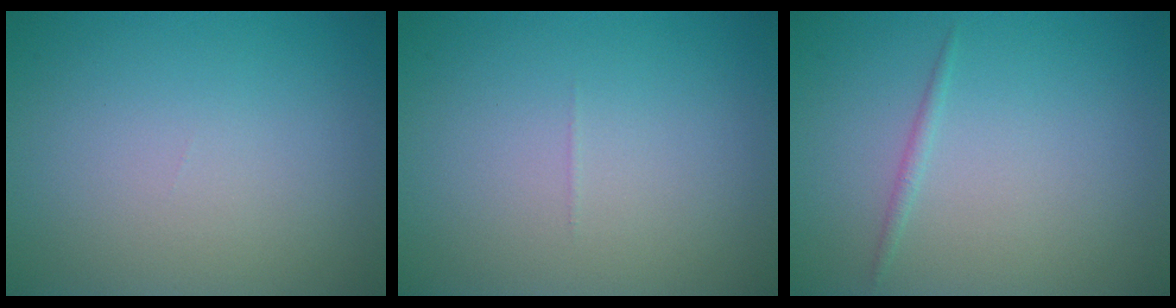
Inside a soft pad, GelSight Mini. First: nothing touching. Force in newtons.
{"total": 0.0}
{"total": 0.7, "press": 0.7, "slide": 0.0}